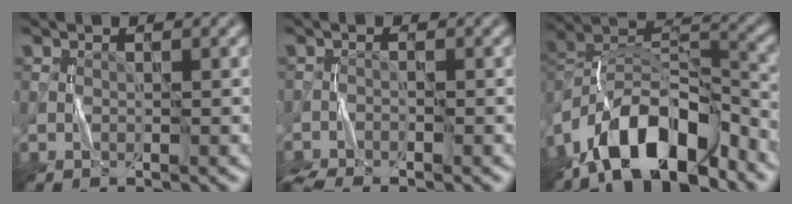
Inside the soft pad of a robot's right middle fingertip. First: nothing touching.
{"total": 2.8, "force": [-2.6, 0.2, 1.0], "torque": [-0.037, -0.012, -0.054]}
{"total": 11.6, "force": [-7.9, 4.5, 7.2], "torque": [-0.119, 0.012, -0.158]}